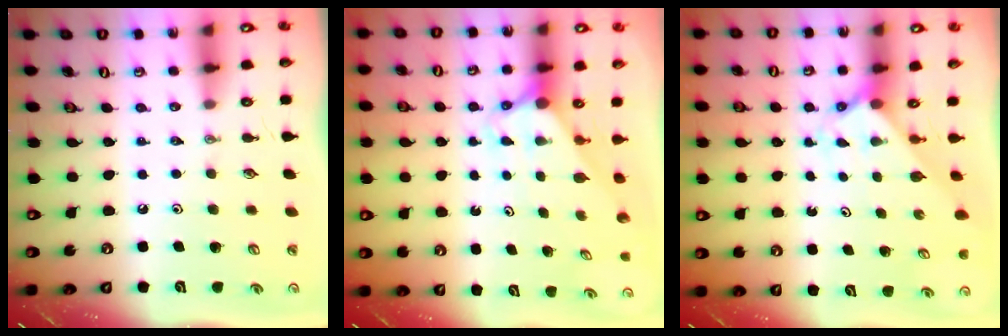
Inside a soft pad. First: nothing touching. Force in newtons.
{"total": 2.8, "press": 2.8, "slide": 0.0}
{"total": 1.8, "press": 1.7, "slide": 0.2}